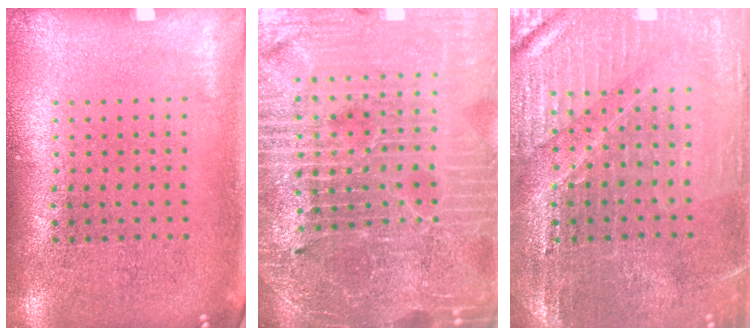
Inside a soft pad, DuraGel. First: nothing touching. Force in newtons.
{"total": 5.9, "press": 5.4, "slide": 2.3}
{"total": 3.2, "press": 3.1, "slide": 0.4}